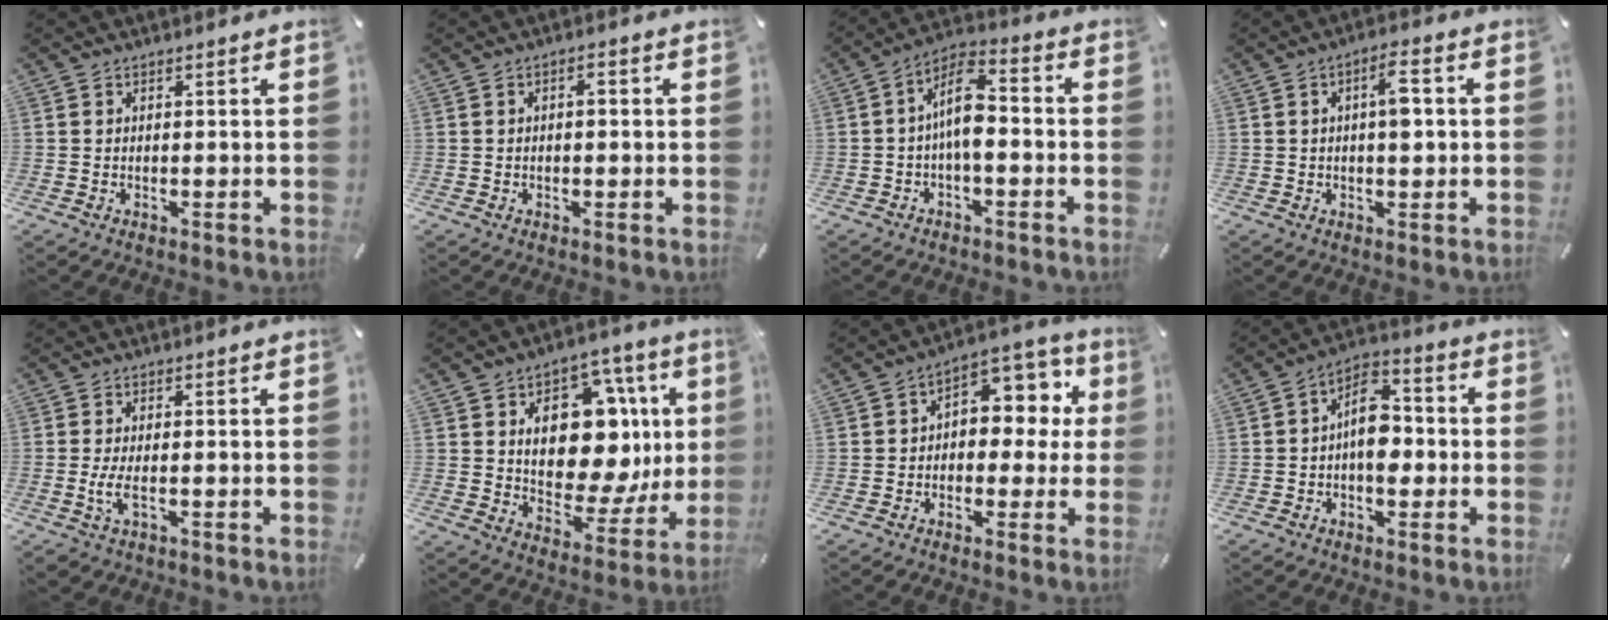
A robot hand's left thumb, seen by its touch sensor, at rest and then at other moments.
{"total": 1.9, "force": [0.0, 1.0, 1.6], "torque": [-0.033, 0.007, -0.002]}
{"total": 10.4, "force": [-1.0, 4.8, 9.2], "torque": [-0.176, 0.008, -0.014]}
{"total": 5.9, "force": [0.5, 2.6, 5.2], "torque": [-0.077, 0.005, 0.003]}
{"total": 4.1, "force": [-1.1, 1.5, 3.6], "torque": [-0.088, -0.008, -0.025]}
{"total": 19.2, "force": [5.2, 12.6, 13.6], "torque": [-0.188, -0.038, 0.092]}
{"total": 8.4, "force": [2.2, 6.0, 5.4], "torque": [-0.071, -0.018, 0.036]}
{"total": 9.4, "force": [-1.4, 6.1, 6.9], "torque": [-0.116, 0.011, -0.026]}